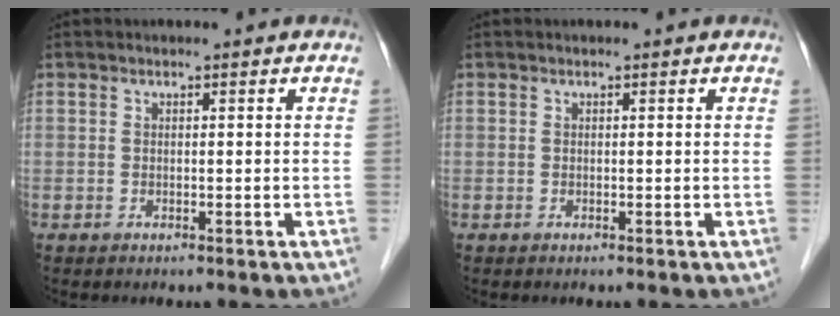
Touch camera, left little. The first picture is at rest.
{"total": 0.0}